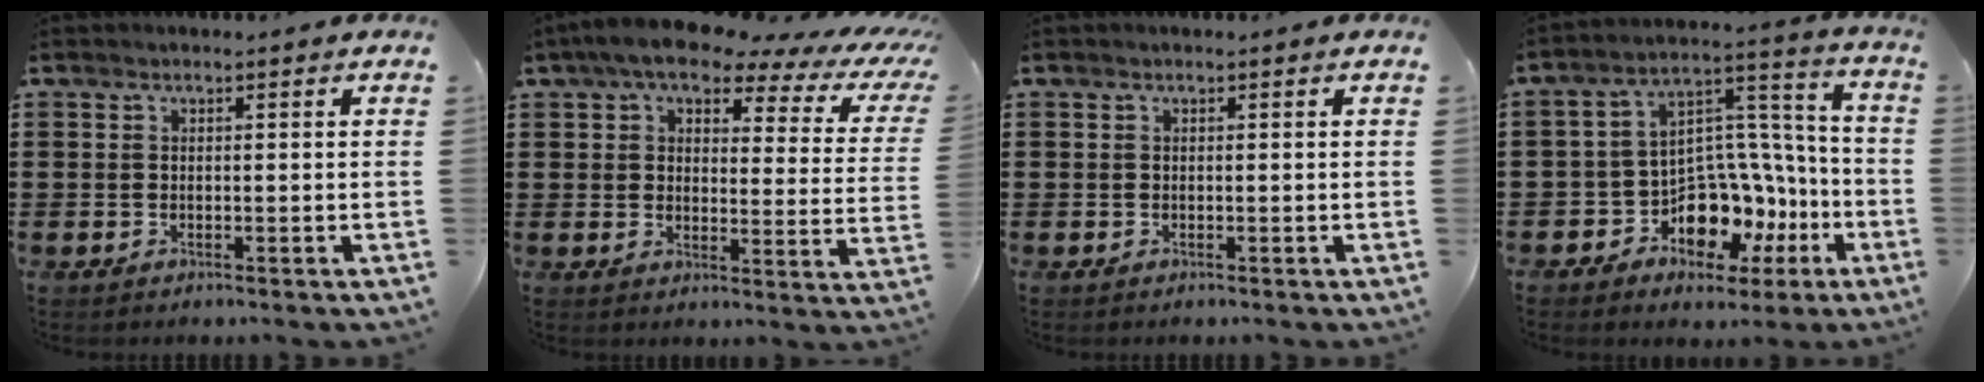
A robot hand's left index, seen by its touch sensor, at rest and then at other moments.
{"total": 7.4, "force": [5.7, 1.9, 4.4], "torque": [-0.096, -0.026, 0.092]}
{"total": 0.0}
{"total": 8.9, "force": [-4.9, 6.5, 3.5], "torque": [-0.067, 0.009, -0.077]}